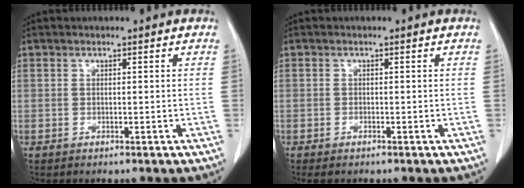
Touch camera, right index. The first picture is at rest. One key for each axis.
{"total": 0.9, "fx": -0.8, "fy": 0.1, "fz": 0.5, "tx": -0.013, "ty": -0.003, "tz": -0.010}